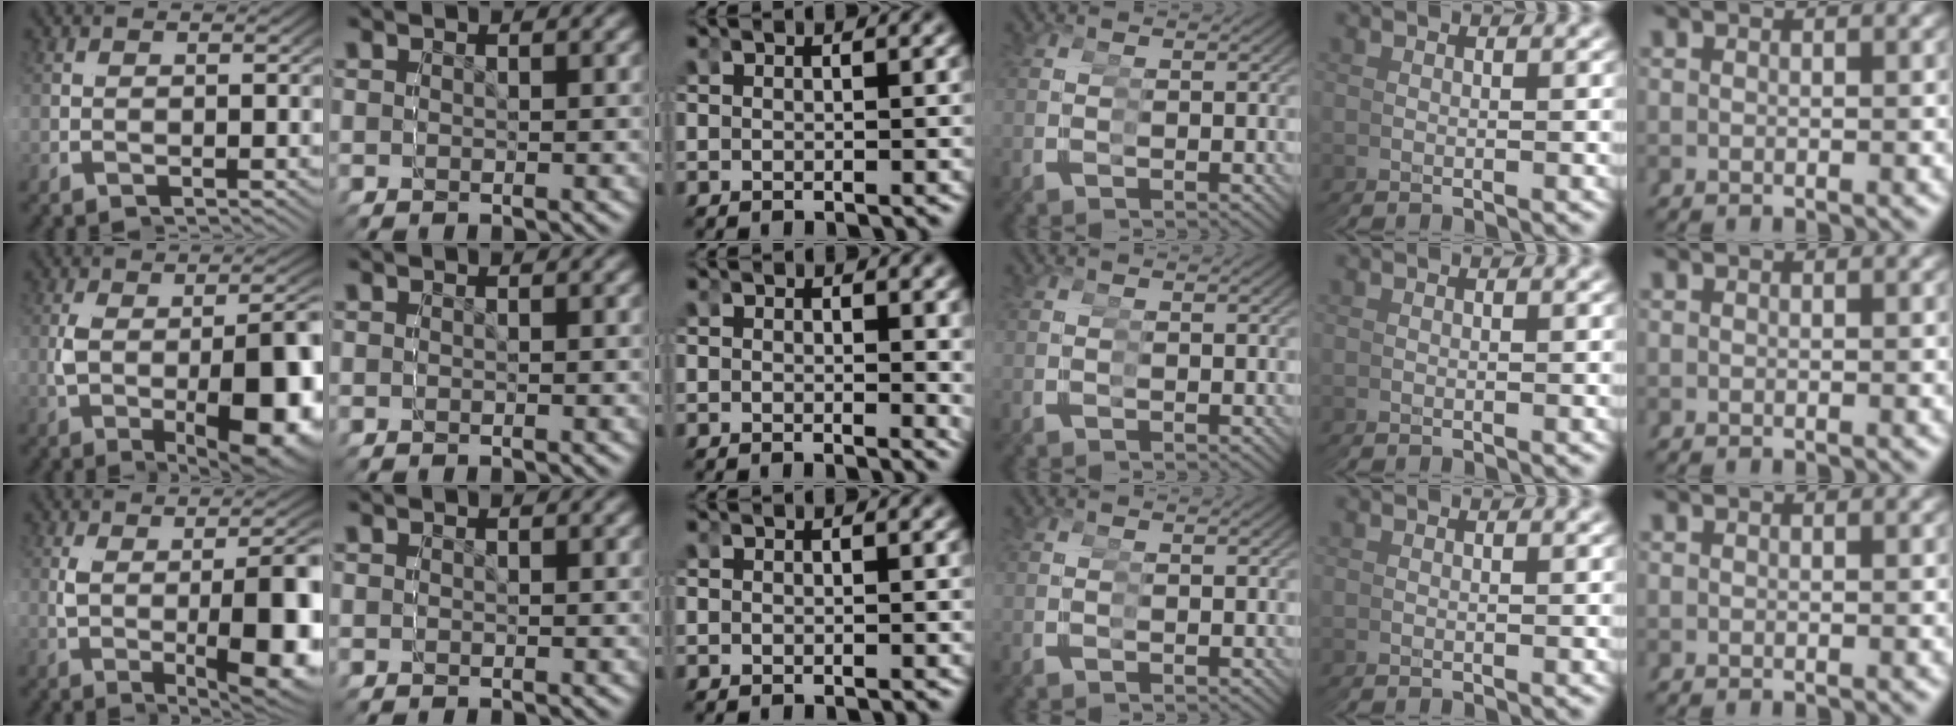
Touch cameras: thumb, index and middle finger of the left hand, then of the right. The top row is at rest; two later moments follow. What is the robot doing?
{"motion": "grasp_and_lifting", "object": "legos"}